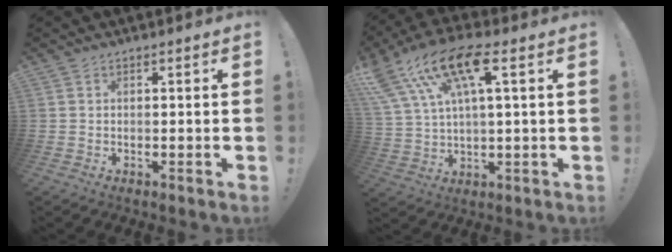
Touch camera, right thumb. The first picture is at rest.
{"total": 15.7, "force": [7.3, 6.1, 12.5], "torque": [-0.242, -0.022, 0.124]}